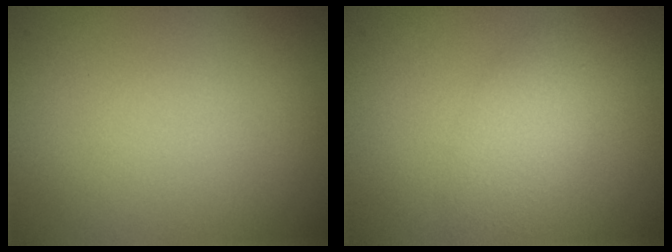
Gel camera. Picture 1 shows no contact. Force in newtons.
{"total": 2.8, "press": 2.8, "slide": 0.1}